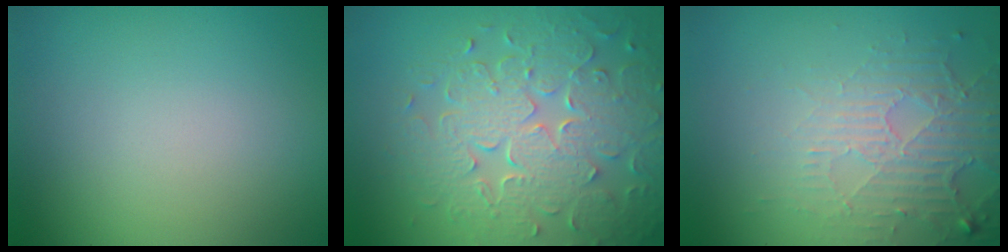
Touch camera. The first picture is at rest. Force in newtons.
{"total": 8.1, "press": 5.7, "slide": 5.7}
{"total": 5.2, "press": 3.4, "slide": 4.0}